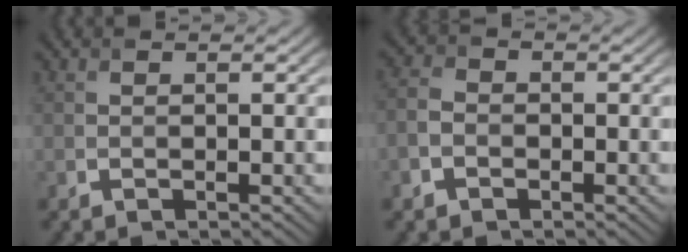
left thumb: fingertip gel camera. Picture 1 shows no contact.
{"total": 3.0, "force": [-1.4, 2.3, 1.2], "torque": [-0.035, -0.001, -0.035]}